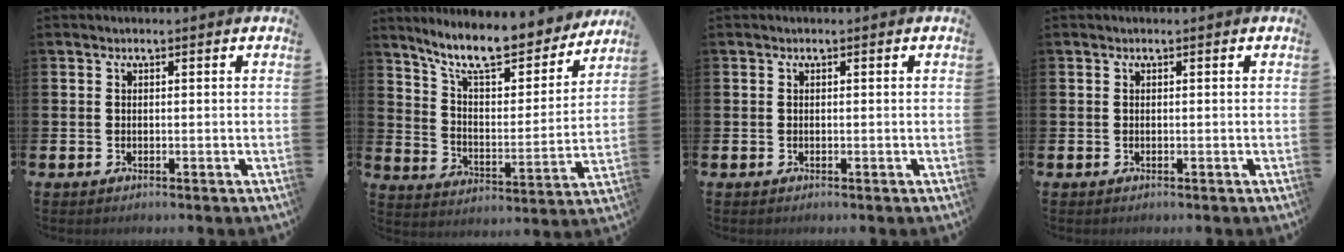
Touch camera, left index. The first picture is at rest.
{"total": 11.7, "force": [10.2, 2.8, 5.1], "torque": [-0.122, -0.069, 0.177]}
{"total": 0.0}
{"total": 0.0}